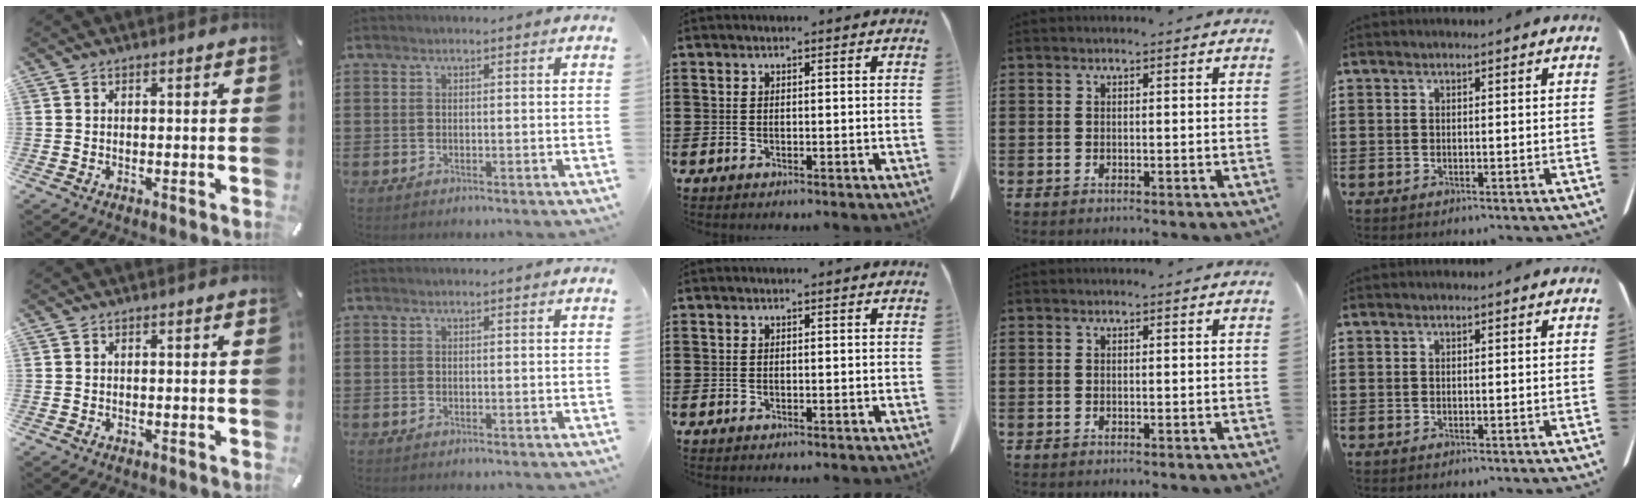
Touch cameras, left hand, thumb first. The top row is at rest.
{}